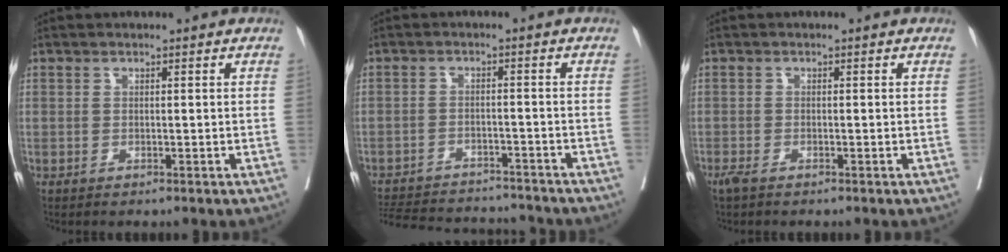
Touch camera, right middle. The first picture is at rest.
{"total": 16.0, "force": [-15.0, 3.4, 4.6], "torque": [-0.115, -0.005, -0.208]}
{"total": 1.4, "force": [-1.1, 0.4, 0.8], "torque": [-0.021, -0.004, -0.022]}